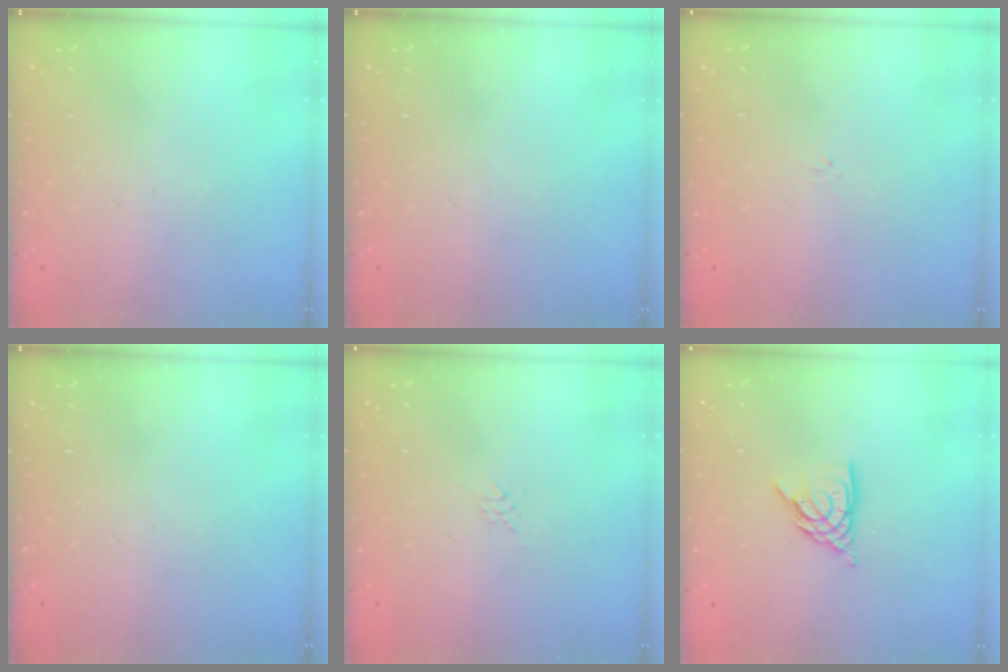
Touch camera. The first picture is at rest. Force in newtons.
{"total": 0.0}
{"total": 0.0}
{"total": 0.0}
{"total": 2.2, "press": 2.2, "slide": 0.4}
{"total": 9.0, "press": 8.9, "slide": 1.2}